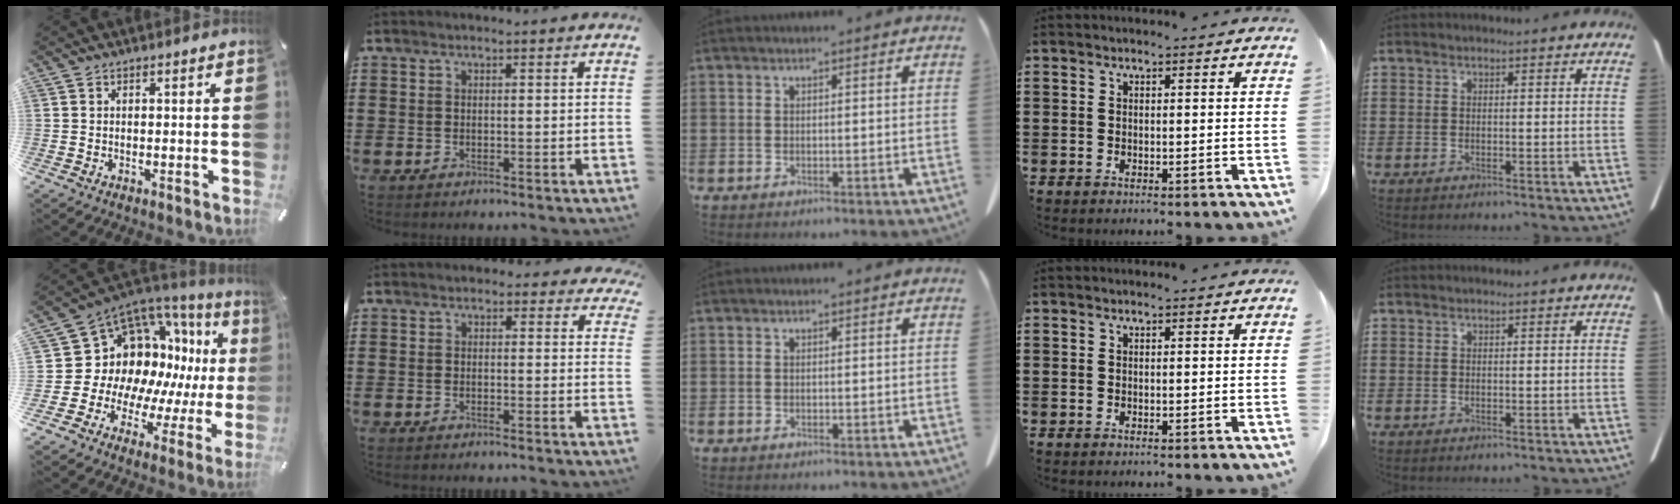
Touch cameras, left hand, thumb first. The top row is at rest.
{"thumb": {"total": 15.3, "force": [5.5, 12.8, 6.4], "torque": [-0.085, -0.086, 0.126]}, "index": {"total": 1.6, "force": [1.1, 1.0, 0.5], "torque": [-0.008, 0.005, 0.017]}}